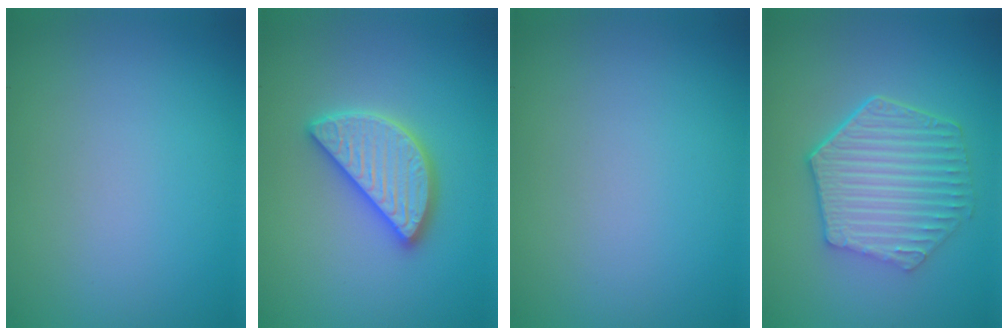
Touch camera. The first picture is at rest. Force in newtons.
{"total": 4.7, "press": 4.7, "slide": 0.5}
{"total": 0.0}
{"total": 6.4, "press": 4.9, "slide": 4.1}